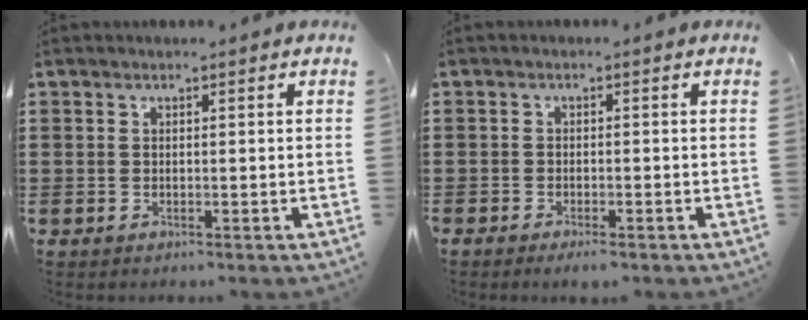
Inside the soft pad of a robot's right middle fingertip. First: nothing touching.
{"total": 1.4, "force": [-1.0, 0.1, 0.9], "torque": [-0.018, -0.005, -0.018]}